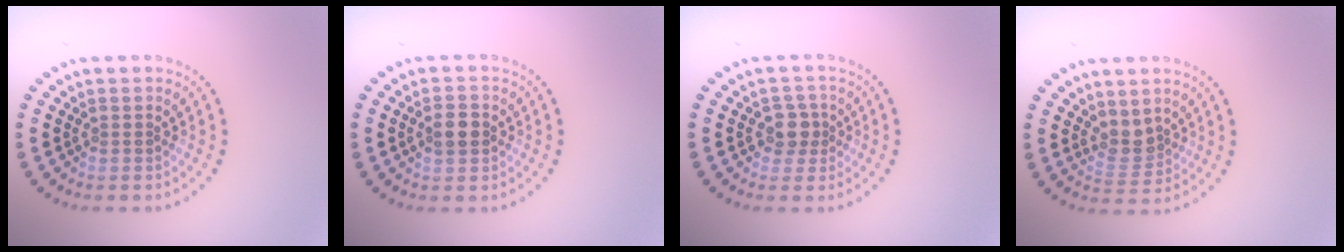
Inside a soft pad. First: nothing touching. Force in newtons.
{"total": 2.7, "press": 2.7, "slide": 0.1}
{"total": 1.9, "press": 1.8, "slide": 0.9}
{"total": 2.2, "press": 1.8, "slide": 1.4}